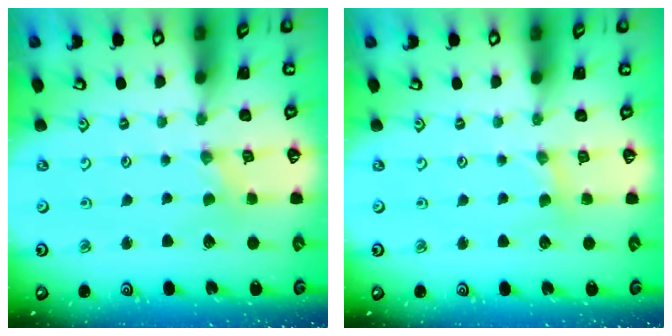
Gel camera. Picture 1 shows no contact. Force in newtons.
{"total": 2.1, "press": 2.1, "slide": 0.3}